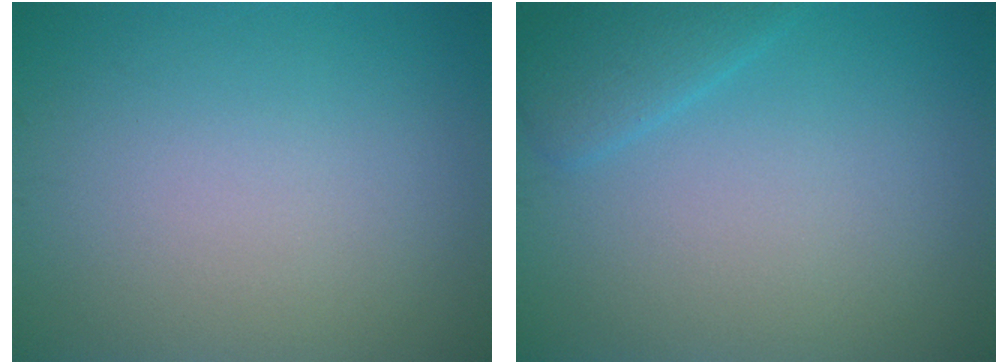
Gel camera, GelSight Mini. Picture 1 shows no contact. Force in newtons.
{"total": 2.2, "press": 2.2, "slide": 0.1}